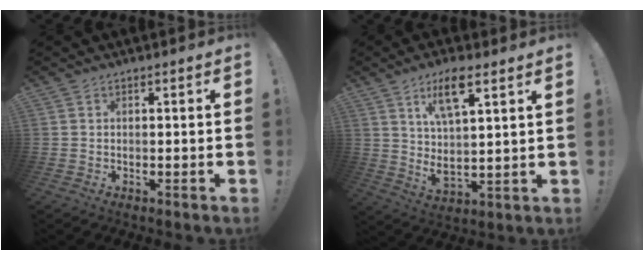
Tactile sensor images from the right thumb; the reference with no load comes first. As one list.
[{"total": 11.6, "force": [6.3, 3.3, 9.2], "torque": [-0.162, -0.019, 0.105]}]